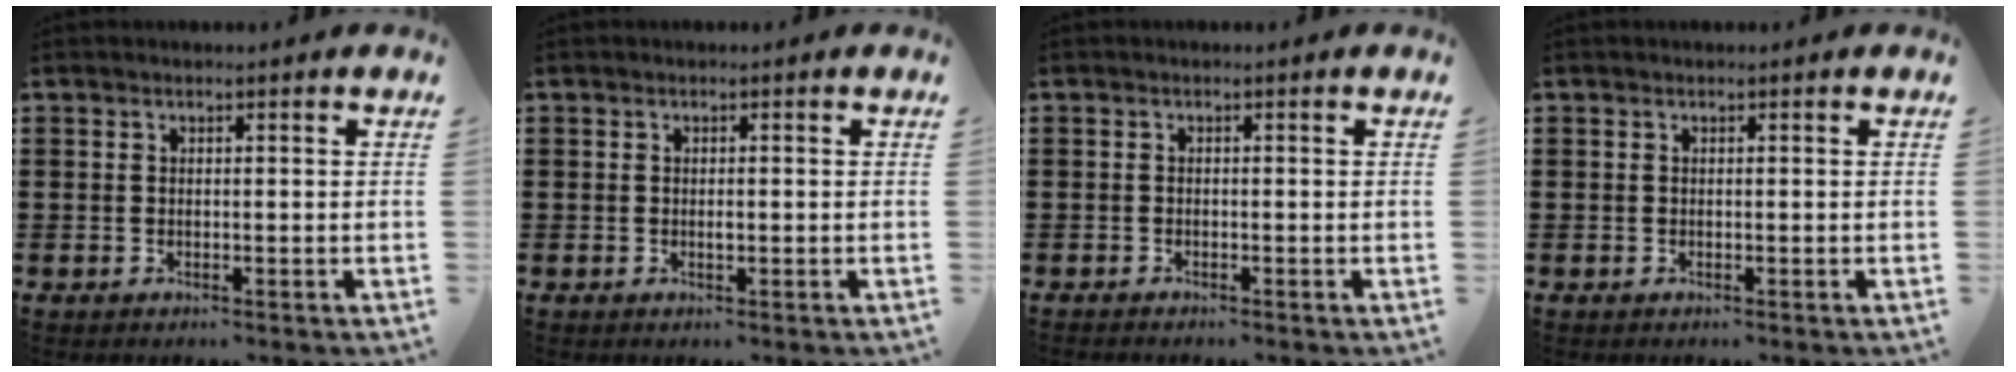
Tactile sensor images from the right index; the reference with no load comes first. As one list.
[{"total": 0.8, "force": [-0.1, 0.3, 0.7], "torque": [-0.016, -0.002, -0.002]}, {"total": 0.6, "force": [-0.6, 0.1, 0.0], "torque": [-0.001, 0.000, -0.012]}, {"total": 0.0}]